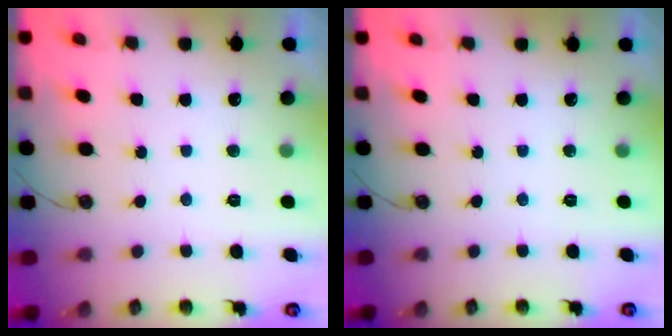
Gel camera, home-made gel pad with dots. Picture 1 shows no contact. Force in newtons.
{"total": 0.0}